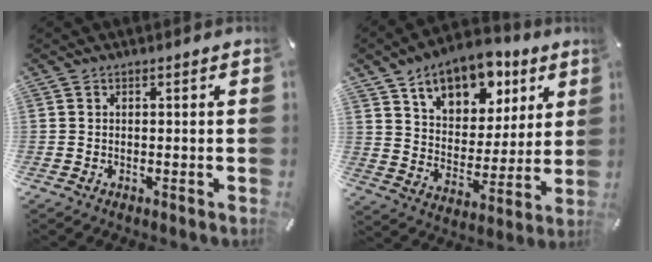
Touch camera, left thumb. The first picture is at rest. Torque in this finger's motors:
{"motor_torque": [1.52, 0.46, 1.78, -0.99, 0.14]}